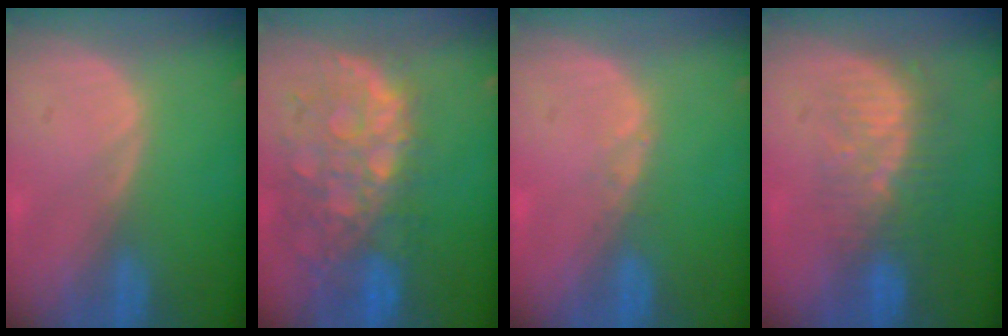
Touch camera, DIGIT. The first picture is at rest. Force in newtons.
{"total": 12.0, "press": 10.0, "slide": 6.7}
{"total": 0.8, "press": 0.7, "slide": 0.1}
{"total": 8.5, "press": 7.6, "slide": 3.7}